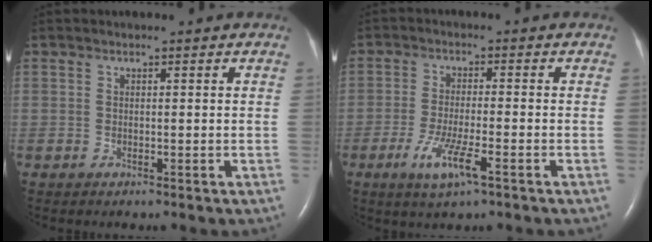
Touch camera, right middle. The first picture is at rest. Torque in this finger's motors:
{"motor_torque": [1.09, -0.59, 0.16, 0.13]}